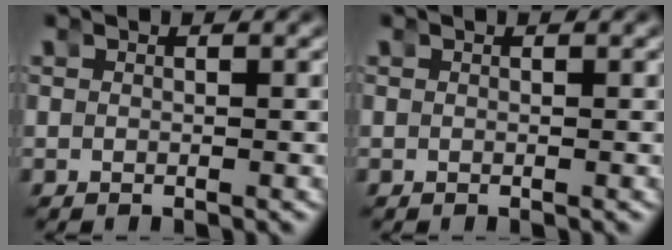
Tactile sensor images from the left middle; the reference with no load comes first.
{"total": 0.0}